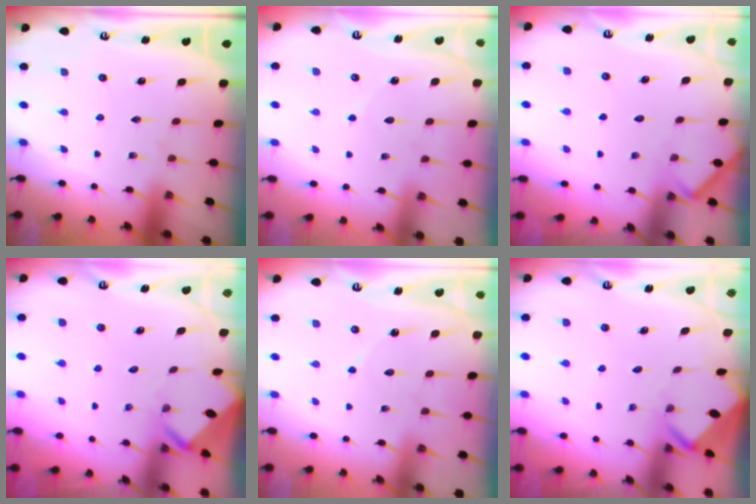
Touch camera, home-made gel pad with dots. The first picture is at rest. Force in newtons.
{"total": 2.9, "press": 2.9, "slide": 0.3}
{"total": 4.4, "press": 4.4, "slide": 0.5}
{"total": 3.4, "press": 3.4, "slide": 0.1}
{"total": 4.1, "press": 4.1, "slide": 0.4}
{"total": 3.3, "press": 3.3, "slide": 0.2}